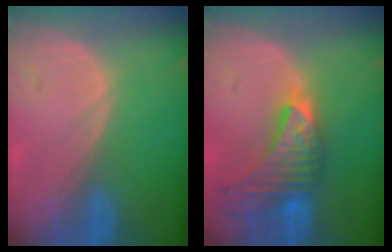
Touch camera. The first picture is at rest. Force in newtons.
{"total": 9.4, "press": 8.4, "slide": 4.3}